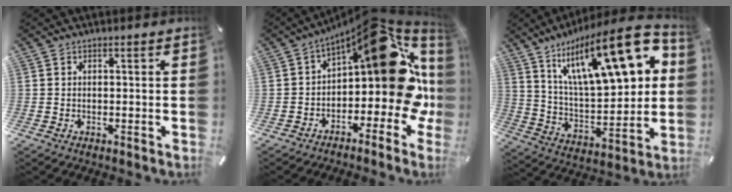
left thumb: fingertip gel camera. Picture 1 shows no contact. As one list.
[{"total": 21.5, "force": [5.9, 10.3, 17.9], "torque": [-0.240, -0.058, 0.099]}, {"total": 24.8, "force": [13.2, 9.1, 18.9], "torque": [-0.313, -0.082, 0.217]}]